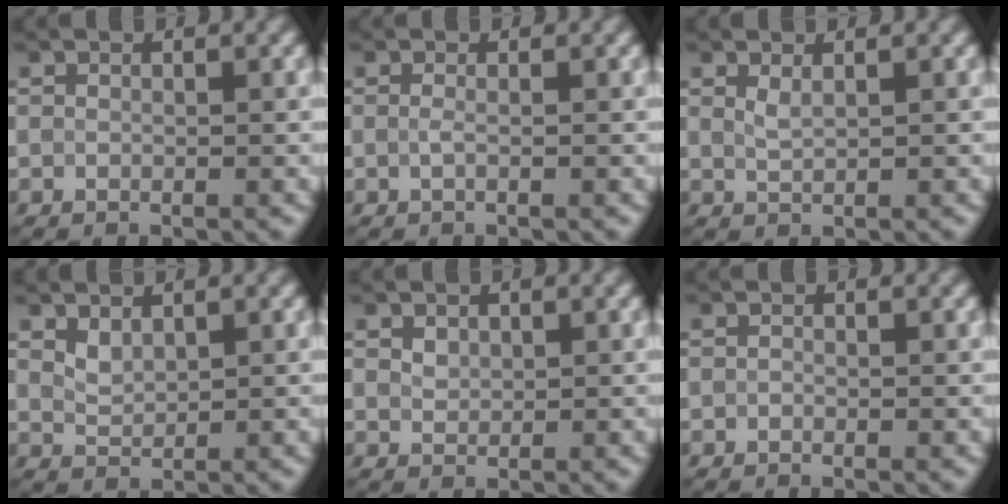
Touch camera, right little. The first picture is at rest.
{"total": 0.6, "force": [-0.1, 0.0, 0.6], "torque": [-0.020, 0.001, -0.004]}
{"total": 1.1, "force": [0.7, 0.3, 0.8], "torque": [-0.023, 0.003, 0.017]}
{"total": 1.4, "force": [1.0, 0.7, 0.7], "torque": [-0.017, 0.001, 0.027]}
{"total": 1.1, "force": [0.6, 0.7, 0.4], "torque": [-0.011, 0.002, 0.014]}
{"total": 0.0}